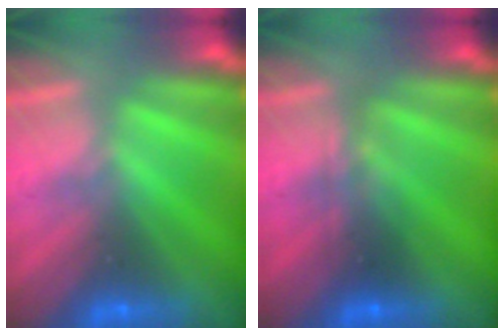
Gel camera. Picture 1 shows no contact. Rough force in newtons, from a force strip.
{"total": 2.3}